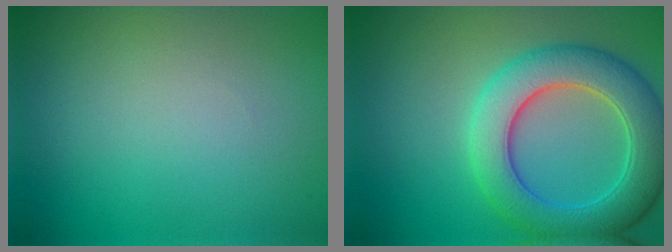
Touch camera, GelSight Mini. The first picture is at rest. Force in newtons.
{"total": 7.2, "press": 7.2, "slide": 0.3}